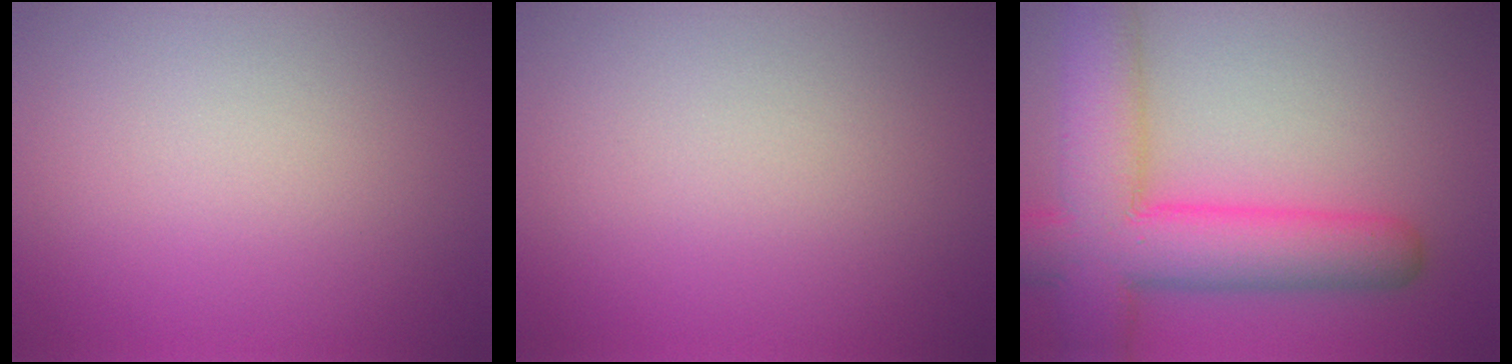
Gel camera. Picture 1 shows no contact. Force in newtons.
{"total": 0.0}
{"total": 10.7, "press": 10.7, "slide": 0.5}